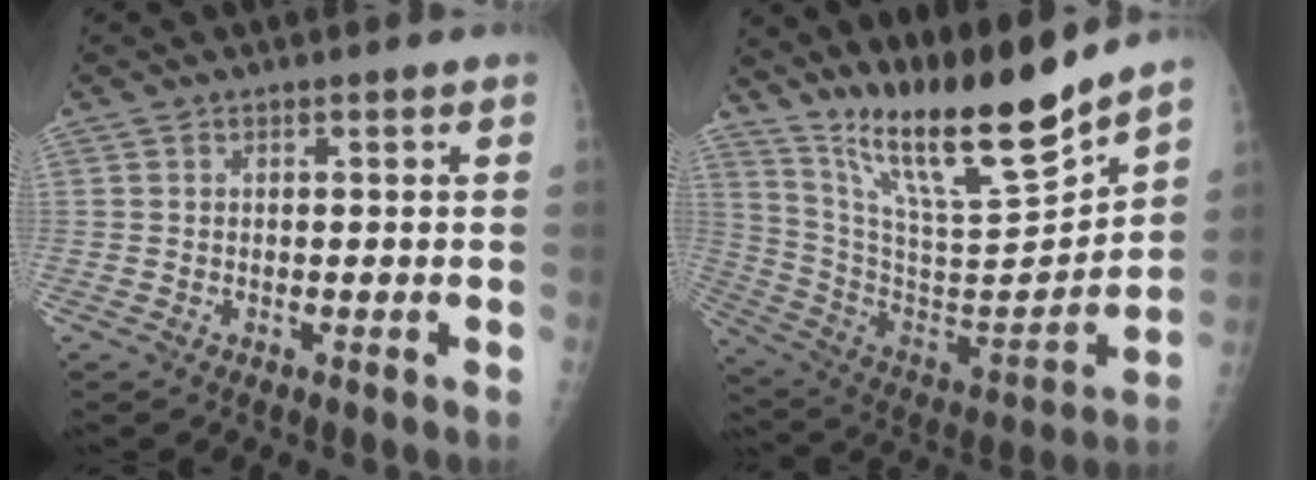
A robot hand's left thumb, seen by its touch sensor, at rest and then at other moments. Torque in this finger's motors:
{"motor_torque": [0.38, 0.12, 1.41, -1.36, 0.26]}